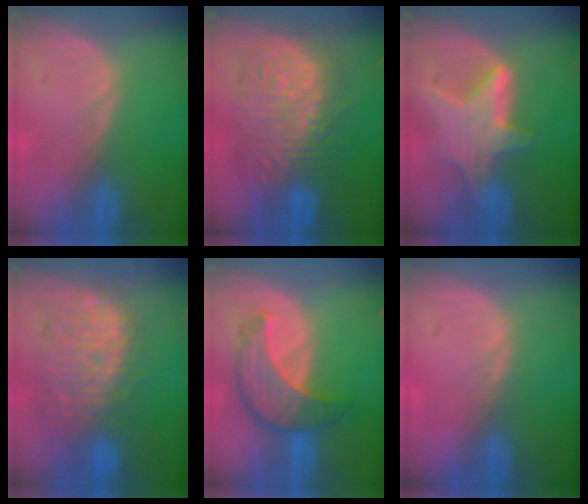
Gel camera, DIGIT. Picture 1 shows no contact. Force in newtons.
{"total": 12.5, "press": 12.4, "slide": 1.1}
{"total": 6.8, "press": 6.6, "slide": 1.5}
{"total": 10.7, "press": 10.0, "slide": 3.9}
{"total": 7.8, "press": 7.5, "slide": 2.3}
{"total": 0.8, "press": 0.8, "slide": 0.3}